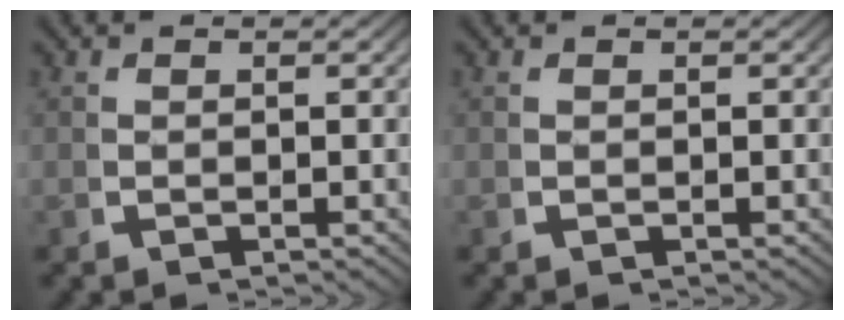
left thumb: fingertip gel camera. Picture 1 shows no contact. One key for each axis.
{"total": 0.0}